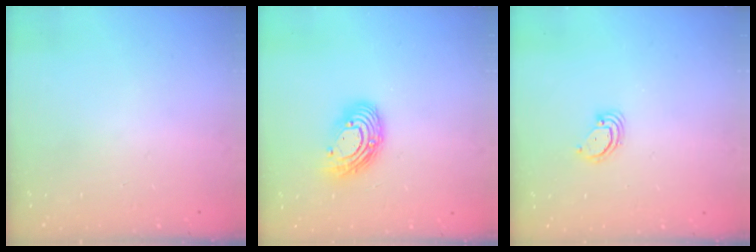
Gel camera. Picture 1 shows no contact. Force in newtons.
{"total": 11.5, "press": 11.5, "slide": 0.2}
{"total": 2.8, "press": 2.8, "slide": 0.3}